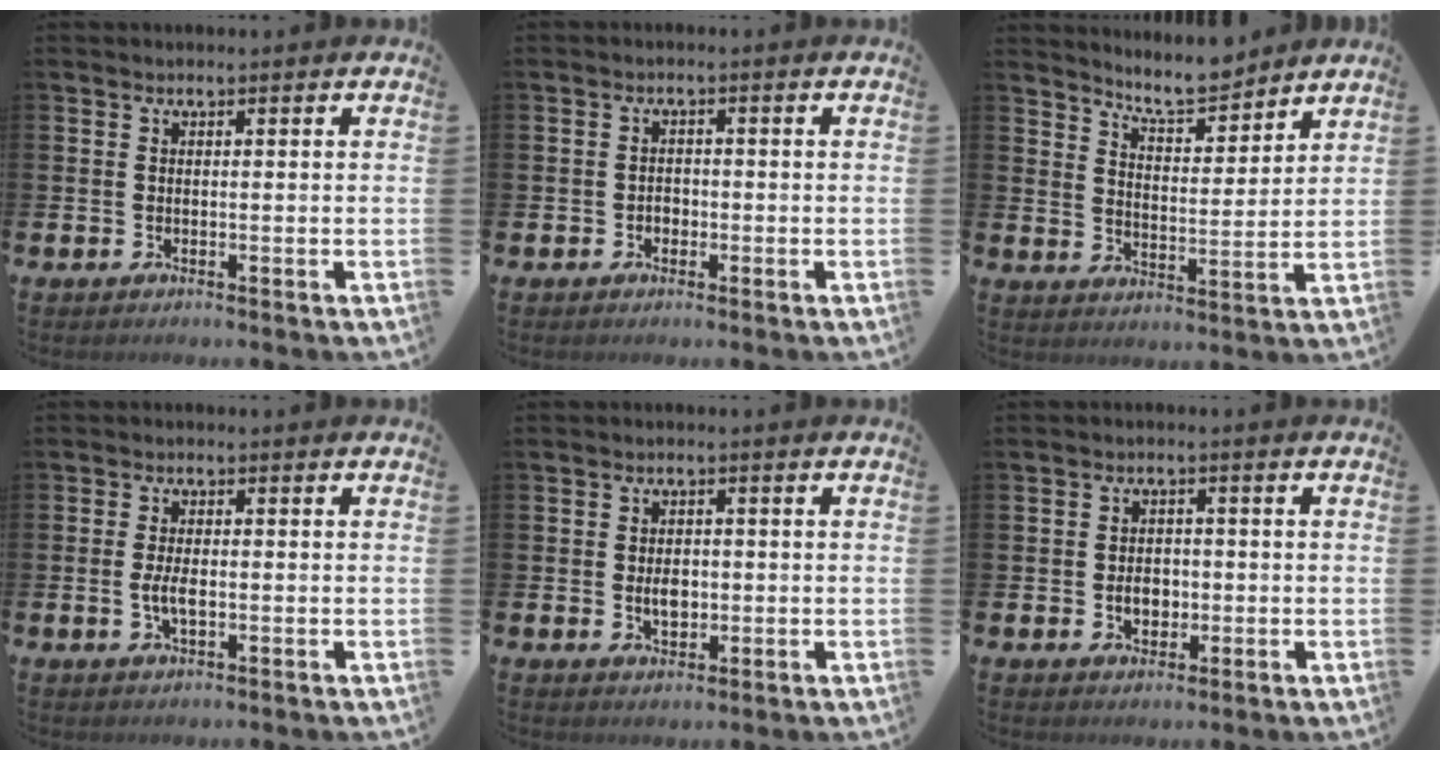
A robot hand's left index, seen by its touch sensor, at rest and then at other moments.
{"total": 1.4, "force": [-0.5, 1.2, 0.5], "torque": [-0.010, 0.004, -0.012]}
{"total": 6.8, "force": [6.6, 0.8, 1.4], "torque": [-0.043, -0.037, 0.121]}
{"total": 3.2, "force": [-0.3, 1.4, 2.8], "torque": [-0.057, -0.002, -0.009]}
{"total": 3.2, "force": [-0.1, 2.2, 2.3], "torque": [-0.028, 0.000, -0.007]}
{"total": 3.2, "force": [-0.5, 2.4, 2.1], "torque": [-0.025, -0.003, -0.017]}